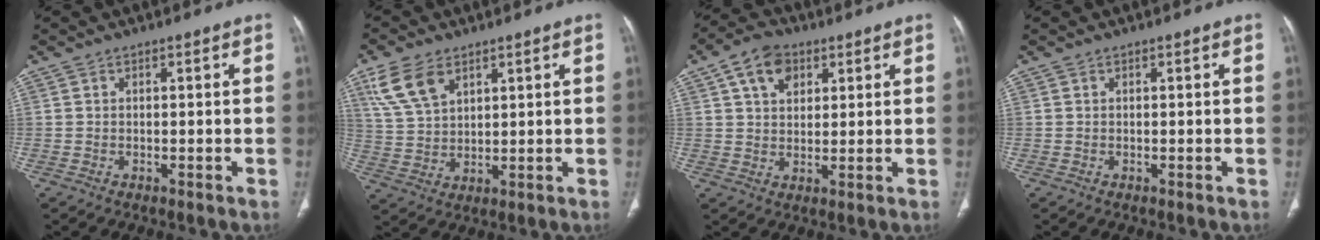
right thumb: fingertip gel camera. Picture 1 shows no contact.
{"total": 9.1, "force": [5.0, 5.3, 5.4], "torque": [-0.098, -0.011, 0.106]}
{"total": 8.1, "force": [3.7, 5.5, 4.7], "torque": [-0.057, -0.004, 0.060]}
{"total": 0.0}